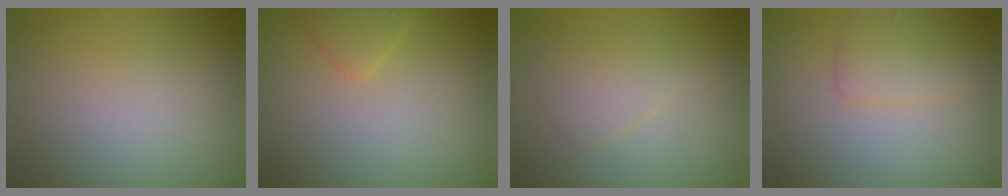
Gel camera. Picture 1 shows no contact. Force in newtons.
{"total": 1.5, "press": 1.5, "slide": 0.1}
{"total": 2.2, "press": 2.2, "slide": 0.0}
{"total": 2.1, "press": 2.1, "slide": 0.2}